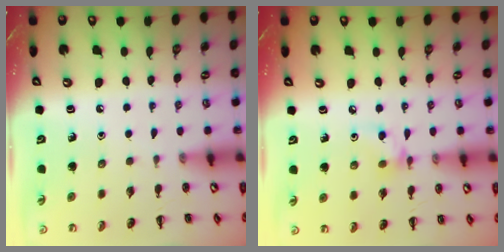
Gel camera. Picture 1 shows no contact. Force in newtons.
{"total": 6.0, "press": 6.0, "slide": 0.9}